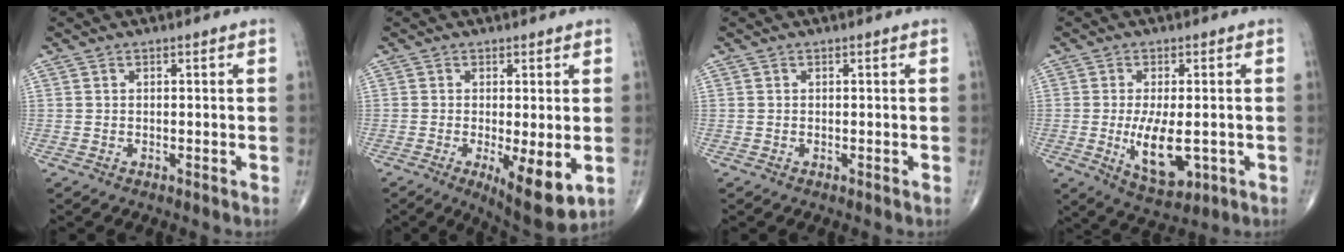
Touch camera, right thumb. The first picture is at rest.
{"total": 9.2, "force": [-2.2, 2.7, 8.5], "torque": [-0.127, -0.026, -0.027]}
{"total": 0.0}
{"total": 9.8, "force": [-1.7, 4.3, 8.6], "torque": [-0.140, -0.017, -0.018]}